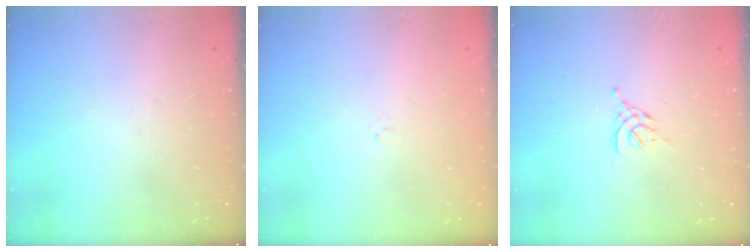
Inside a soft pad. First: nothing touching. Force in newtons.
{"total": 0.7, "press": 0.5, "slide": 0.4}
{"total": 2.6, "press": 2.5, "slide": 0.7}